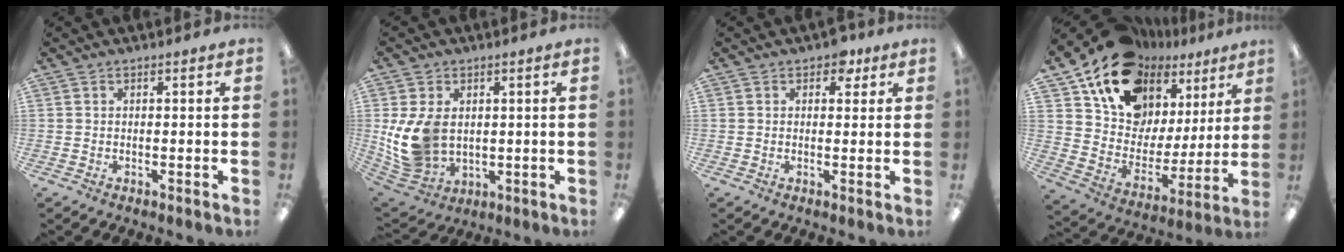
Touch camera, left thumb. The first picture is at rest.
{"total": 13.1, "force": [0.6, 9.7, 8.8], "torque": [-0.199, 0.004, 0.017]}
{"total": 3.7, "force": [2.2, 2.3, 1.9], "torque": [-0.010, -0.006, 0.034]}
{"total": 16.0, "force": [12.6, 8.7, 4.7], "torque": [-0.114, -0.099, 0.230]}